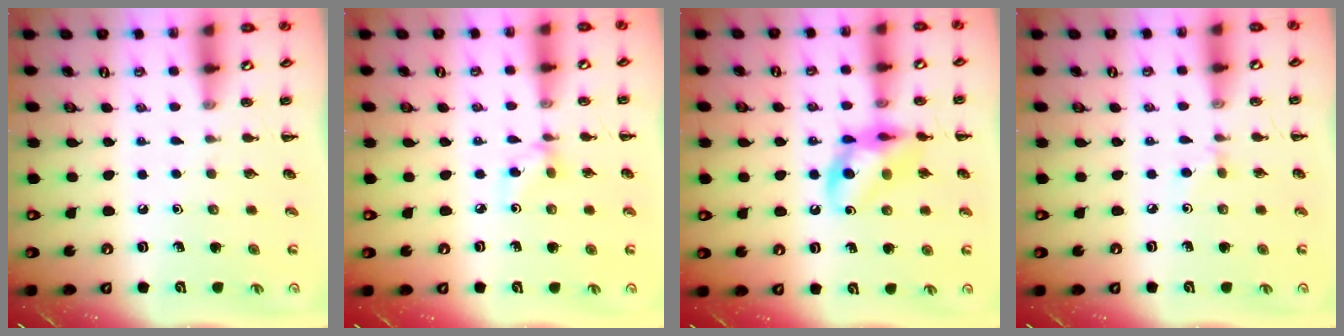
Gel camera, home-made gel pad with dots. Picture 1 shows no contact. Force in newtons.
{"total": 3.0, "press": 2.8, "slide": 1.2}
{"total": 12.3, "press": 12.1, "slide": 2.2}
{"total": 2.8, "press": 2.6, "slide": 1.1}